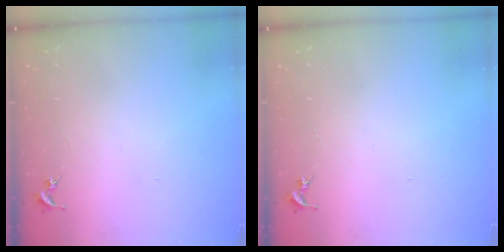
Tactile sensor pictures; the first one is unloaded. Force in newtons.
{"total": 0.0}